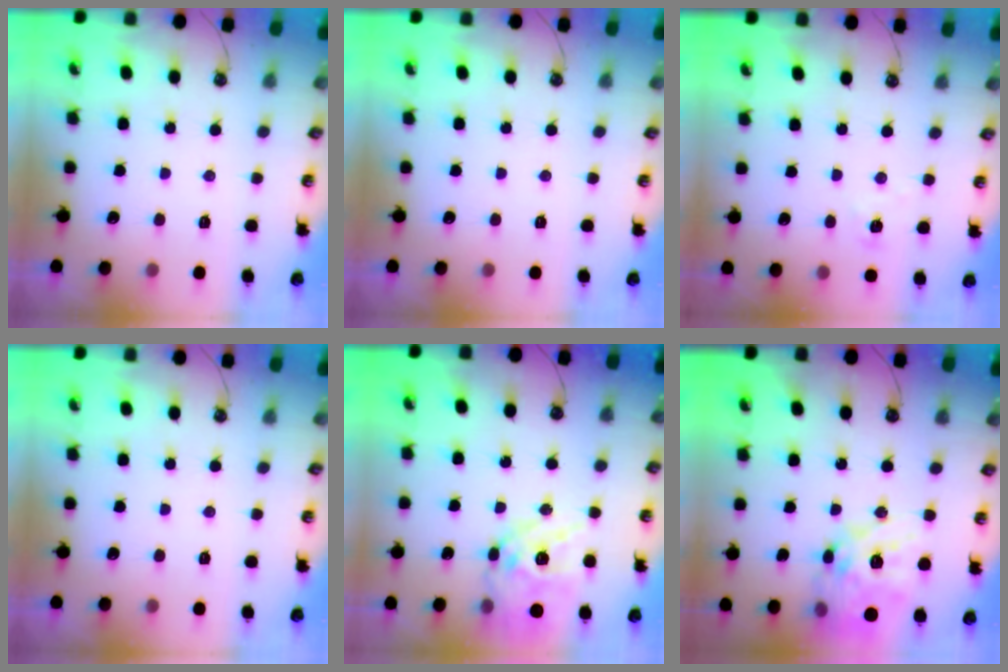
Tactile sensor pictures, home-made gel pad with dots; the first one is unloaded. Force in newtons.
{"total": 0.0}
{"total": 5.4, "press": 5.3, "slide": 0.5}
{"total": 0.0}
{"total": 17.1, "press": 17.0, "slide": 1.7}
{"total": 17.8, "press": 17.7, "slide": 1.6}